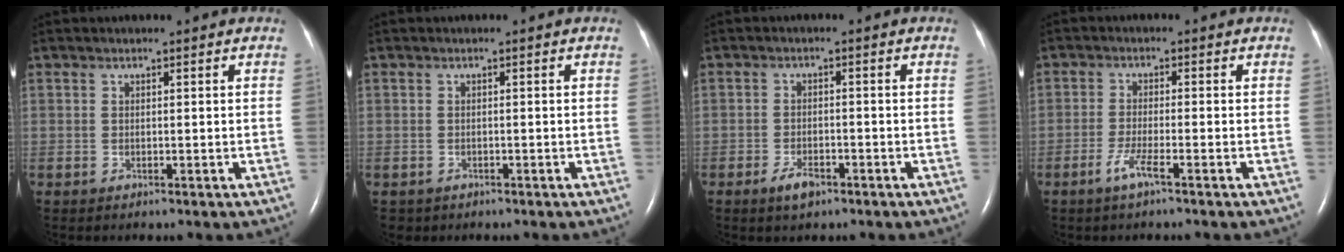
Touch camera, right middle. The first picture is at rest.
{"total": 1.1, "force": [-0.7, 0.9, 0.0], "torque": [-0.009, 0.003, -0.006]}
{"total": 3.1, "force": [-2.0, 1.3, 2.0], "torque": [-0.042, 0.000, -0.033]}
{"total": 3.1, "force": [-1.9, -0.1, 2.5], "torque": [-0.056, -0.006, -0.041]}